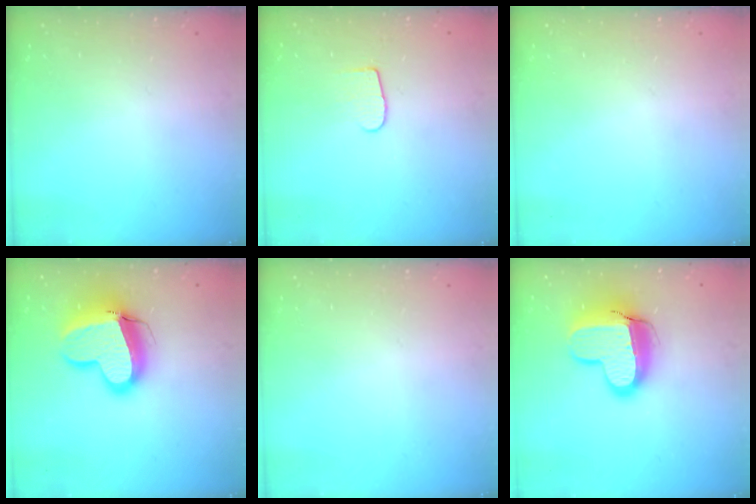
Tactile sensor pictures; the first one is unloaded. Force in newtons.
{"total": 5.8, "press": 5.8, "slide": 0.5}
{"total": 0.0}
{"total": 15.5, "press": 15.3, "slide": 2.2}
{"total": 0.0}
{"total": 14.6, "press": 14.5, "slide": 1.1}